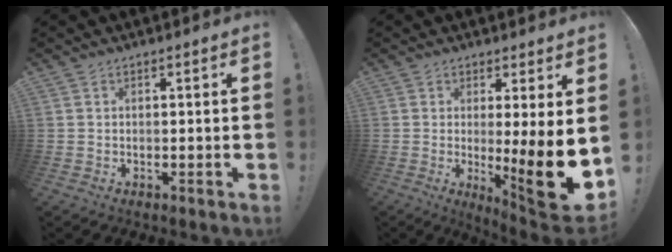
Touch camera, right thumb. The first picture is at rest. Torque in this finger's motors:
{"motor_torque": [0.44, 0.59, 0.85, 0.66, 0.18]}